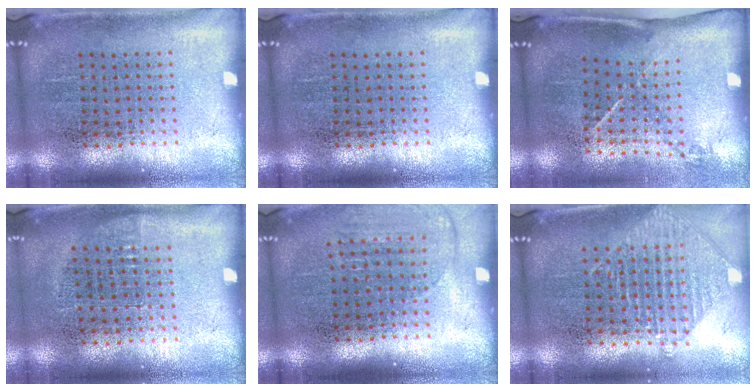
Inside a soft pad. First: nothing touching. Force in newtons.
{"total": 0.0}
{"total": 1.5, "press": 0.9, "slide": 1.1}
{"total": 0.7, "press": 0.6, "slide": 0.3}
{"total": 1.4, "press": 1.2, "slide": 0.6}
{"total": 1.0, "press": 1.0, "slide": 0.1}